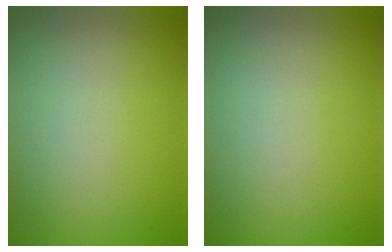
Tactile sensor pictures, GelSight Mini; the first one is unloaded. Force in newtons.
{"total": 0.0}